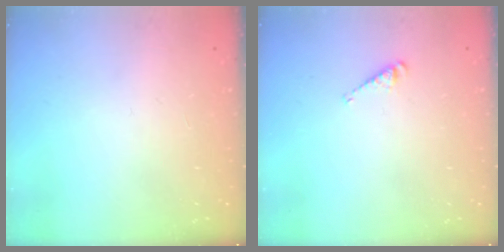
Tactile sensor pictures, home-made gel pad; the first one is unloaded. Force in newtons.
{"total": 3.5, "press": 3.4, "slide": 0.5}